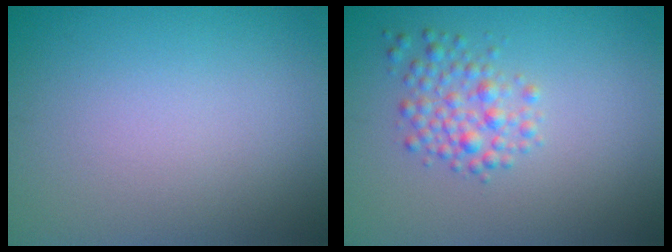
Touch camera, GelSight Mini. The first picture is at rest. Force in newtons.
{"total": 2.6, "press": 2.6, "slide": 0.1}